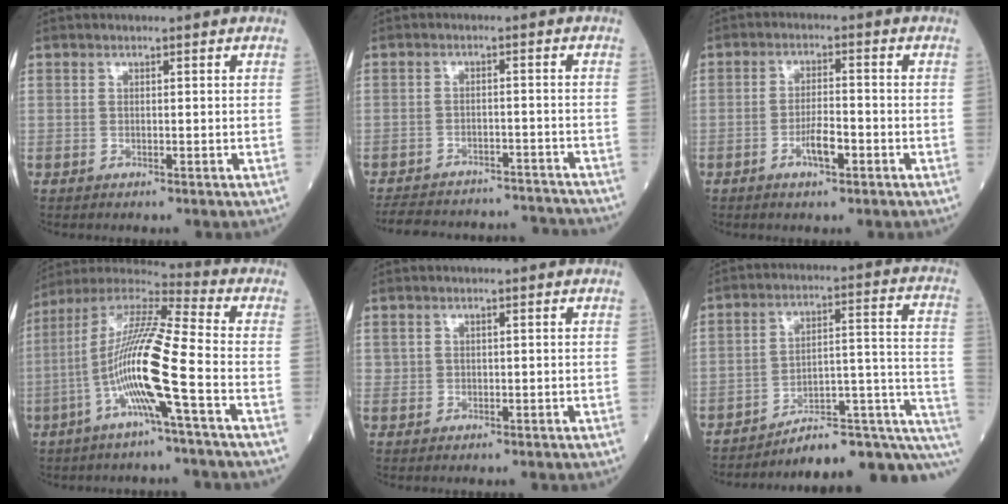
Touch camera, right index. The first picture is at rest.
{"total": 18.2, "force": [-17.2, 3.9, 4.4], "torque": [-0.102, 0.002, -0.224]}
{"total": 4.3, "force": [-2.0, 1.0, 3.7], "torque": [-0.068, 0.003, -0.037]}
{"total": 14.8, "force": [-4.3, -0.4, 14.2], "torque": [-0.281, 0.006, -0.094]}
{"total": 0.6, "force": [0.2, 0.5, 0.1], "torque": [0.007, 0.001, 0.002]}
{"total": 14.5, "force": [-10.6, 3.6, 9.3], "torque": [-0.069, 0.080, -0.139]}